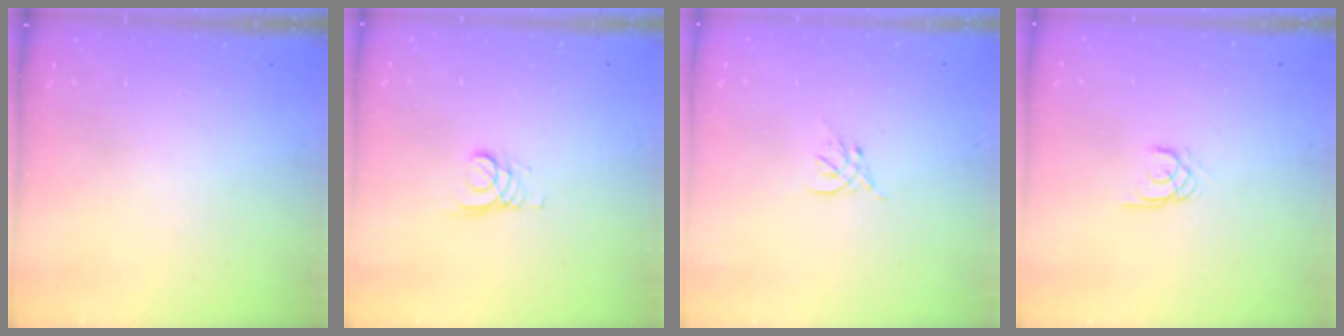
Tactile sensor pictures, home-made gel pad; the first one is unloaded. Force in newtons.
{"total": 2.4, "press": 2.4, "slide": 0.2}
{"total": 2.3, "press": 2.2, "slide": 0.5}
{"total": 1.7, "press": 1.7, "slide": 0.2}